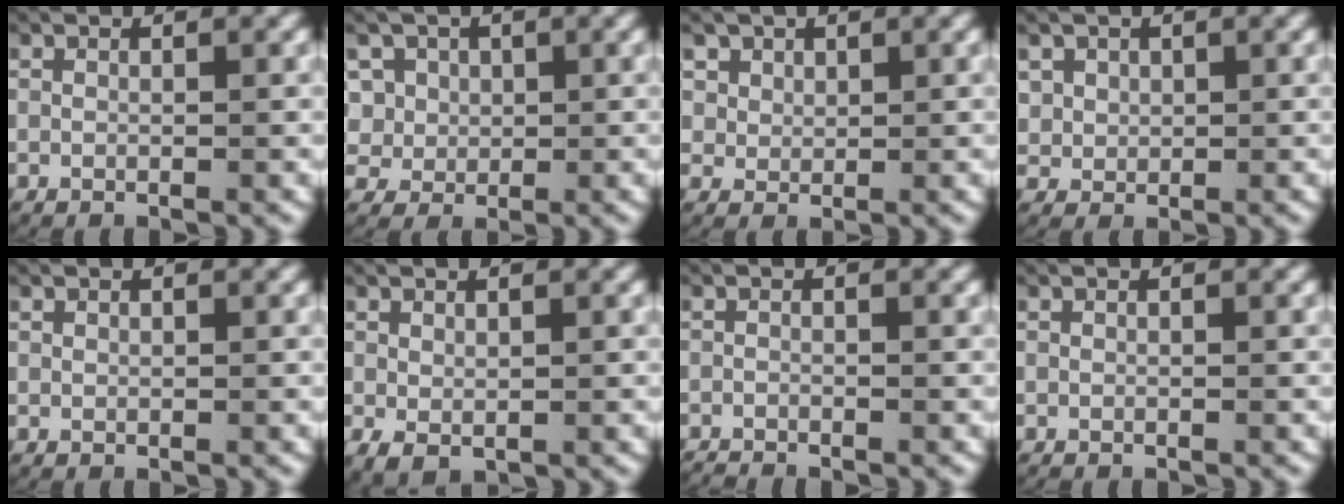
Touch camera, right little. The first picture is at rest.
{"total": 6.3, "force": [0.7, 5.8, 2.2], "torque": [-0.067, -0.018, 0.019]}
{"total": 2.4, "force": [1.4, 1.9, 0.4], "torque": [-0.018, -0.003, 0.035]}
{"total": 2.7, "force": [1.0, 2.4, 0.8], "torque": [-0.032, -0.004, 0.026]}
{"total": 0.0}
{"total": 1.7, "force": [-0.3, 1.2, 1.2], "torque": [-0.017, -0.007, 0.005]}
{"total": 1.5, "force": [-1.5, 0.3, 0.1], "torque": [-0.010, -0.012, -0.023]}
{"total": 0.0}